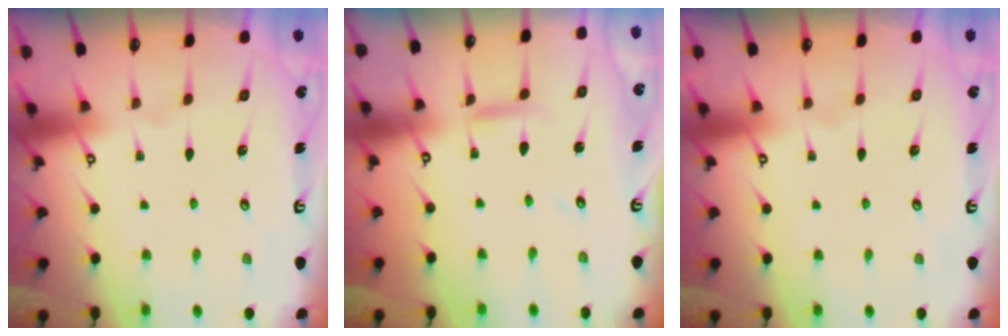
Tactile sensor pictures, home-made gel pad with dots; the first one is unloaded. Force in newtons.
{"total": 4.0, "press": 4.0, "slide": 0.3}
{"total": 0.0}